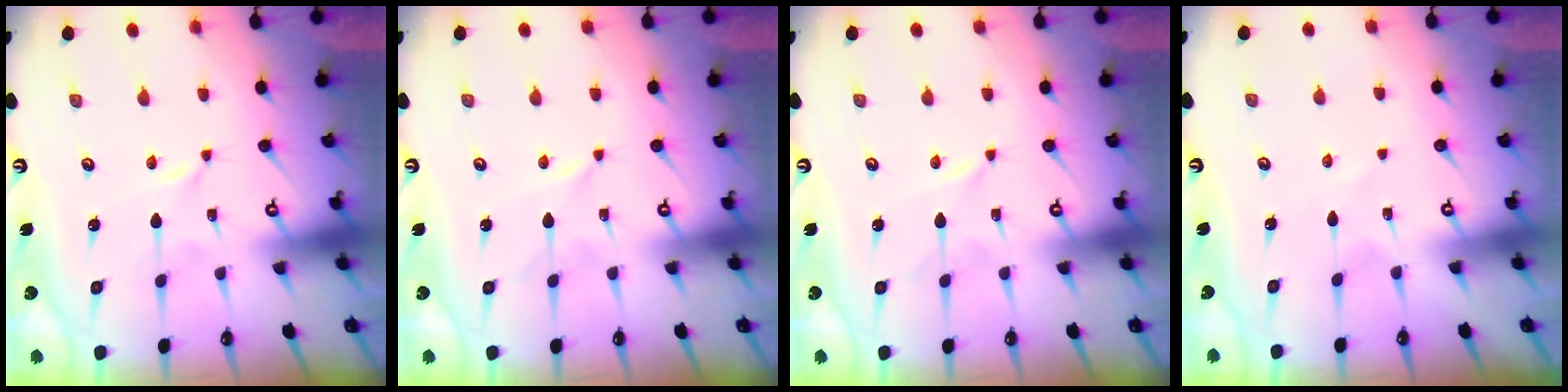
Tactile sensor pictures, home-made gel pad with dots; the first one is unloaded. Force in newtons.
{"total": 3.0, "press": 2.9, "slide": 0.4}
{"total": 3.0, "press": 2.9, "slide": 0.4}
{"total": 1.8, "press": 1.7, "slide": 0.3}